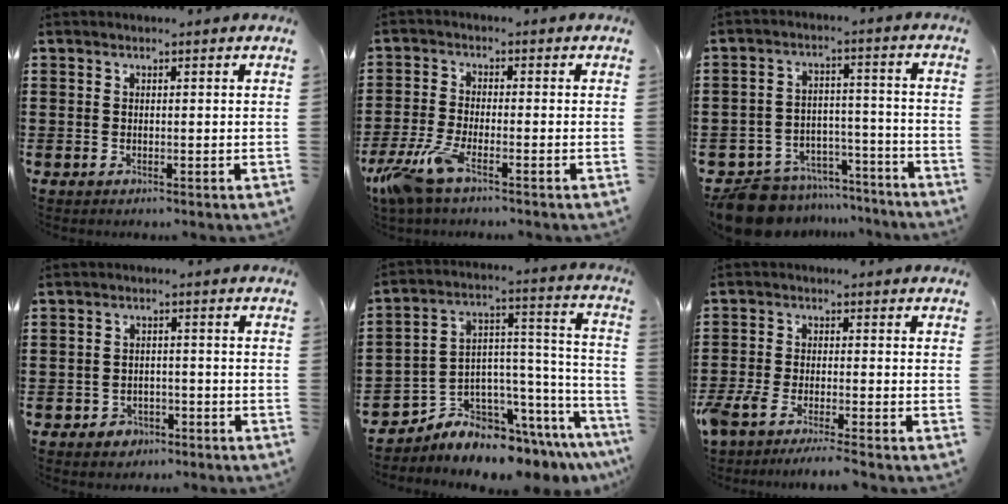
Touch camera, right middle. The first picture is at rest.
{"total": 6.6, "force": [-4.2, 1.7, 4.8], "torque": [-0.132, -0.022, -0.086]}
{"total": 9.8, "force": [-9.3, 2.6, 1.8], "torque": [-0.037, 0.035, -0.182]}
{"total": 2.2, "force": [-1.9, 1.1, 0.2], "torque": [-0.010, 0.003, -0.043]}
{"total": 6.7, "force": [-6.2, 2.6, 0.8], "torque": [-0.021, -0.009, -0.118]}
{"total": 4.3, "force": [-3.8, 0.3, 2.0], "torque": [-0.062, -0.016, -0.082]}